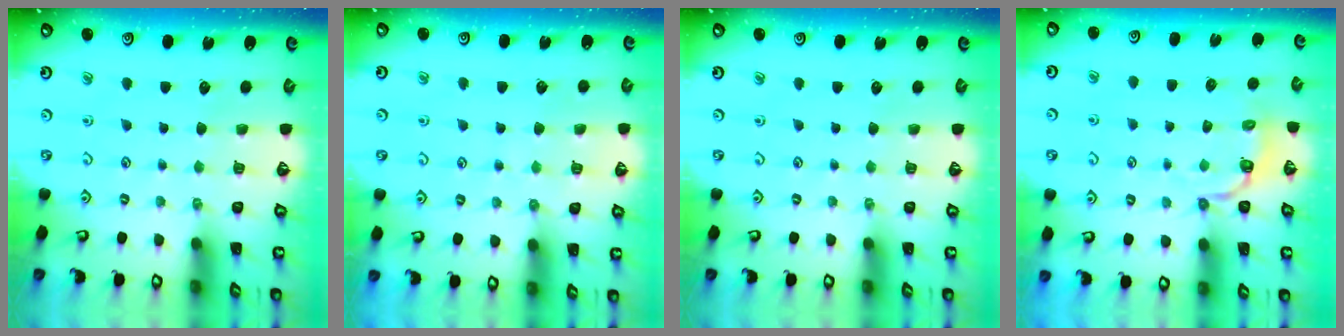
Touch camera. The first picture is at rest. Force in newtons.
{"total": 5.7, "press": 5.7, "slide": 0.6}
{"total": 0.0}
{"total": 4.2, "press": 3.2, "slide": 2.7}